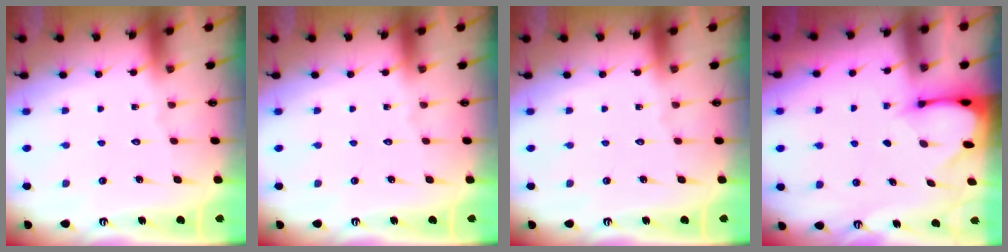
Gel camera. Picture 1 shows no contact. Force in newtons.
{"total": 0.0}
{"total": 0.0}
{"total": 2.4, "press": 2.3, "slide": 0.3}